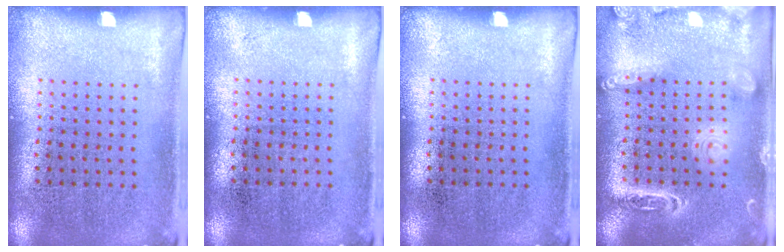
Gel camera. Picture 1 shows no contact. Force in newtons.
{"total": 0.0}
{"total": 0.0}
{"total": 2.0, "press": 1.9, "slide": 0.1}